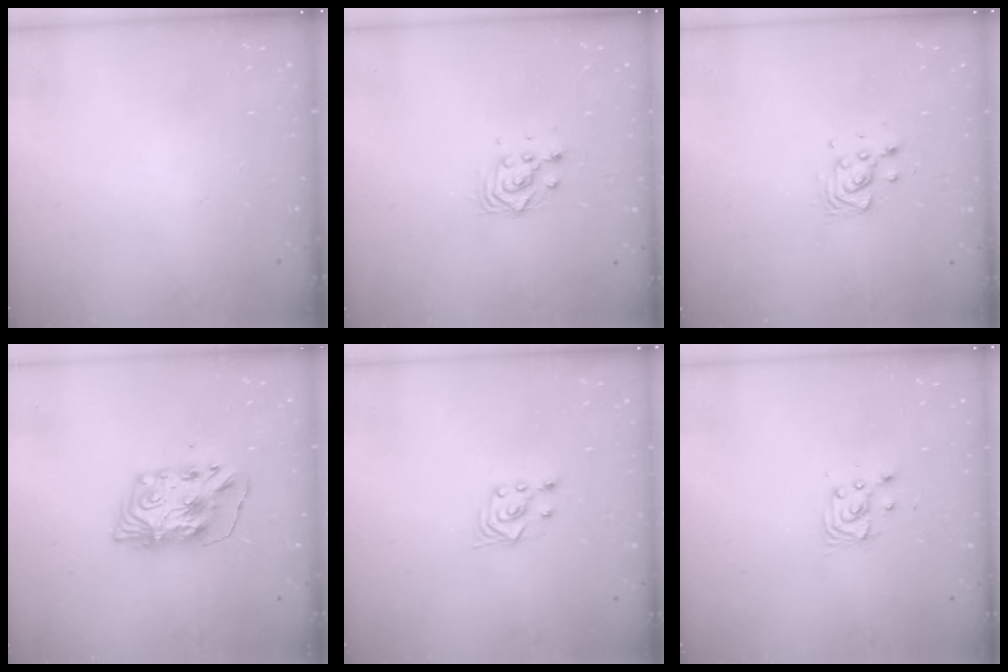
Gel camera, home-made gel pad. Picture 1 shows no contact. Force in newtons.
{"total": 4.8, "press": 4.8, "slide": 0.1}
{"total": 8.3, "press": 8.0, "slide": 2.1}
{"total": 9.0, "press": 8.9, "slide": 0.7}
{"total": 2.9, "press": 2.5, "slide": 1.4}
{"total": 4.0, "press": 4.0, "slide": 0.4}